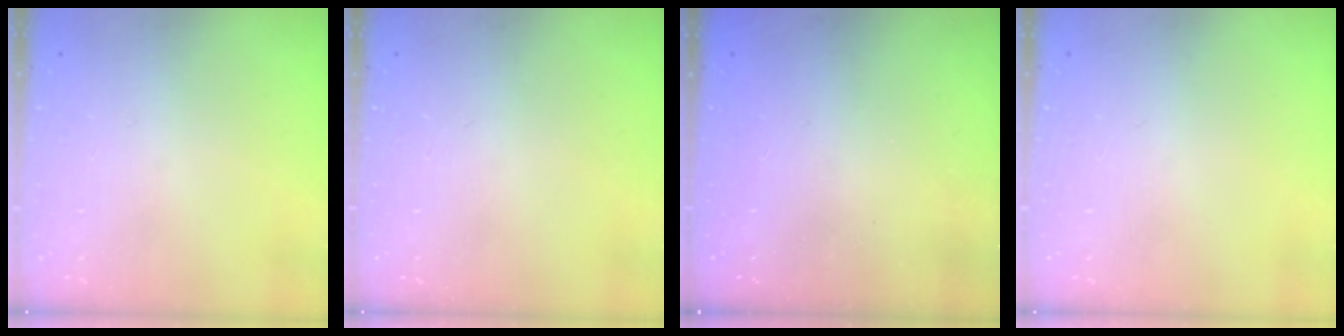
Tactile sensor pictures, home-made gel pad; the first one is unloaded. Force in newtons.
{"total": 0.0}
{"total": 2.5, "press": 2.3, "slide": 0.8}
{"total": 0.0}